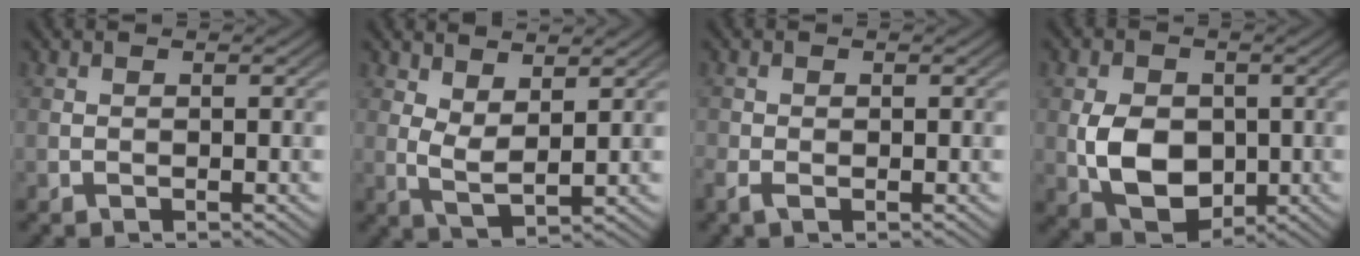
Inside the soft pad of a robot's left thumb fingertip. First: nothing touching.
{"total": 4.2, "force": [2.3, 1.6, 3.1], "torque": [-0.071, -0.006, 0.050]}
{"total": 1.8, "force": [-0.9, 1.0, 1.2], "torque": [-0.034, -0.004, -0.021]}
{"total": 8.2, "force": [-0.6, 5.9, 5.6], "torque": [-0.117, -0.010, -0.013]}